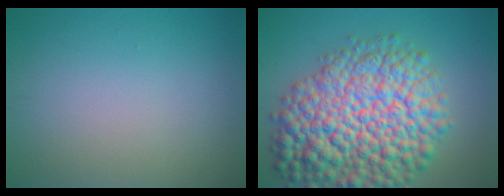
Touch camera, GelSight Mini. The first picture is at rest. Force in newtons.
{"total": 13.5, "press": 13.5, "slide": 0.5}